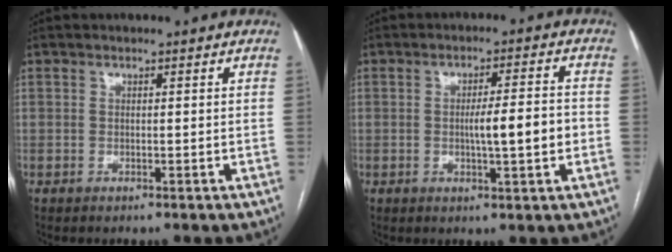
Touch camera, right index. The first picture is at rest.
{"total": 6.6, "force": [-1.0, 0.4, 6.6], "torque": [-0.104, 0.005, -0.013]}